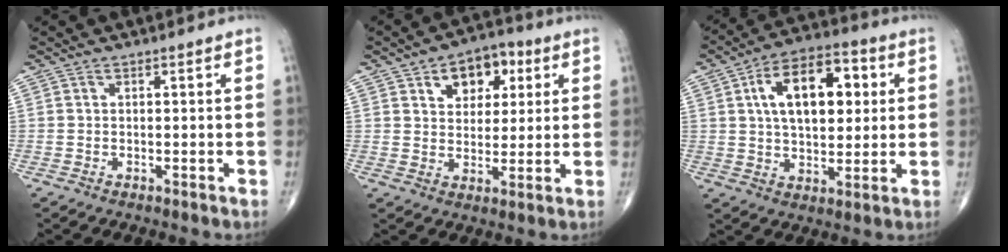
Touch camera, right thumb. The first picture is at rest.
{"total": 9.9, "force": [4.2, 6.7, 5.9], "torque": [-0.044, -0.005, 0.058]}
{"total": 16.2, "force": [3.9, 9.1, 12.8], "torque": [-0.175, 0.012, 0.058]}